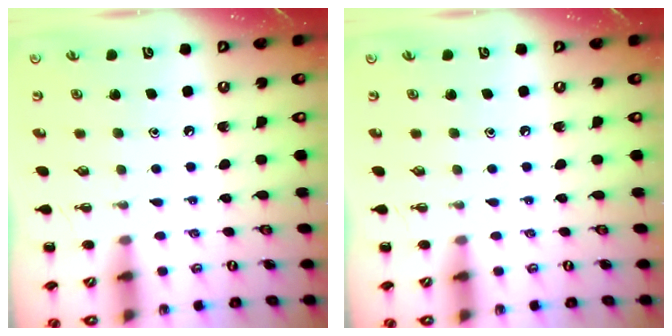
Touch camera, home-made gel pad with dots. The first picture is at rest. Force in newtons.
{"total": 0.0}